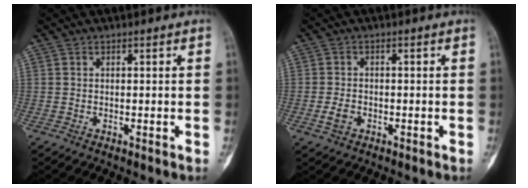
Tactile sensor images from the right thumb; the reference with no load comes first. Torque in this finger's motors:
{"motor_torque": [-0.46, -0.02, 0.25, 0.05, -0.03]}